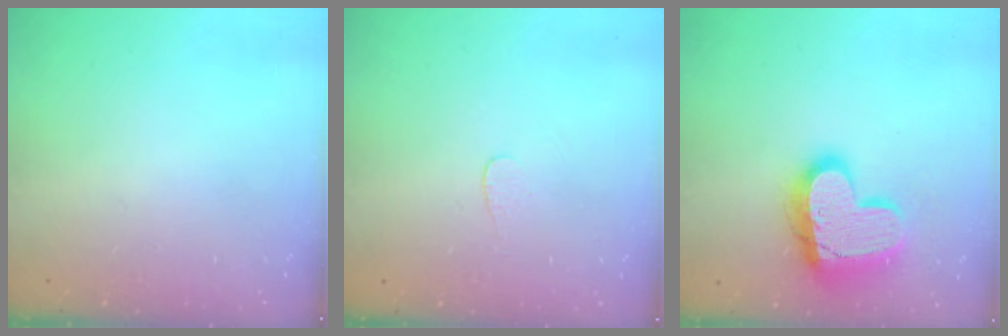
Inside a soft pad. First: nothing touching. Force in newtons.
{"total": 3.0, "press": 3.0, "slide": 0.2}
{"total": 19.1, "press": 19.0, "slide": 1.8}